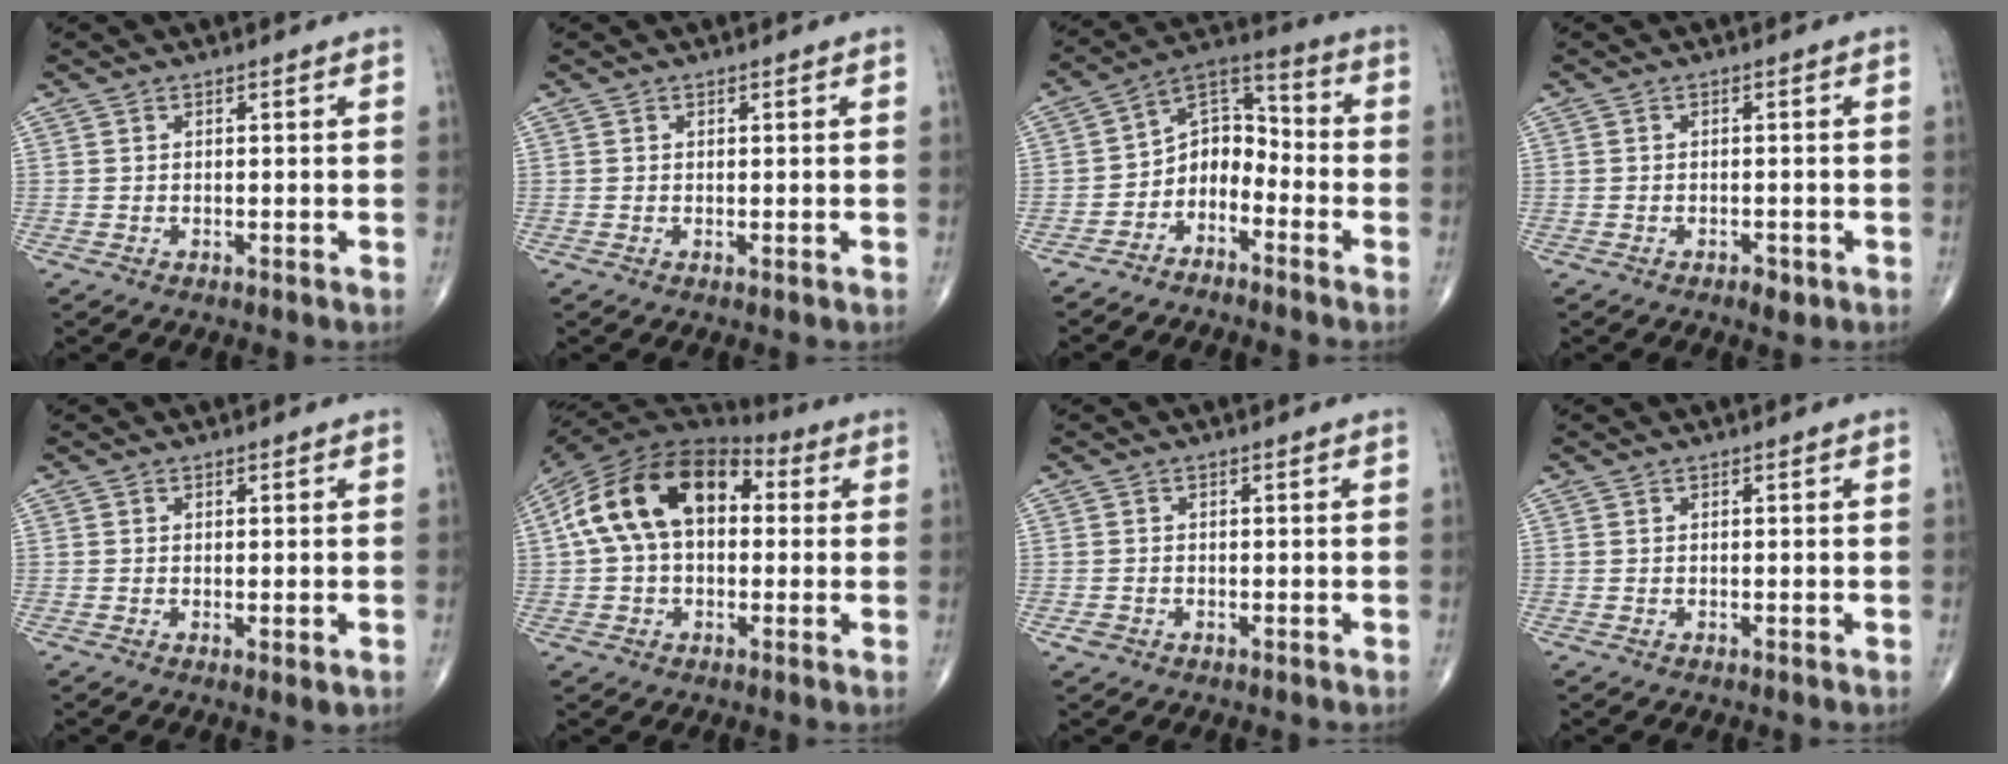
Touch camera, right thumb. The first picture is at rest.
{"total": 0.0}
{"total": 8.5, "force": [-4.5, 5.8, 4.2], "torque": [-0.037, 0.077, -0.101]}
{"total": 2.1, "force": [-1.2, 1.1, 1.3], "torque": [-0.016, 0.001, -0.015]}
{"total": 1.6, "force": [-0.3, 0.4, 1.5], "torque": [-0.028, -0.007, -0.002]}
{"total": 18.9, "force": [3.0, 11.9, 14.4], "torque": [-0.249, 0.041, 0.042]}
{"total": 1.4, "force": [-0.6, 1.2, 0.5], "torque": [-0.010, 0.005, -0.010]}
{"total": 0.0}